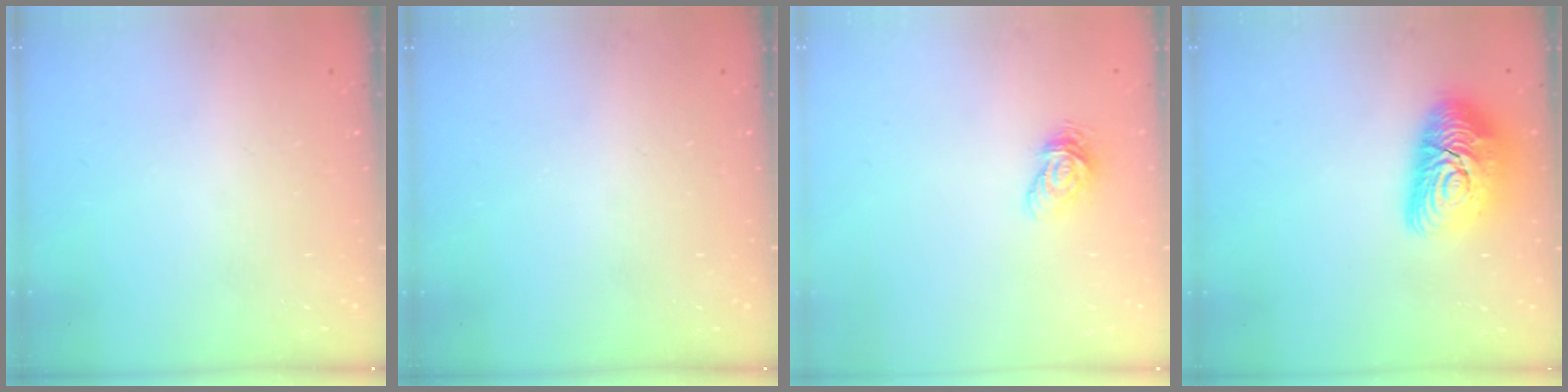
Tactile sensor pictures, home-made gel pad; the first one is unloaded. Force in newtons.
{"total": 0.0}
{"total": 6.4, "press": 6.4, "slide": 0.3}
{"total": 15.1, "press": 15.1, "slide": 0.8}